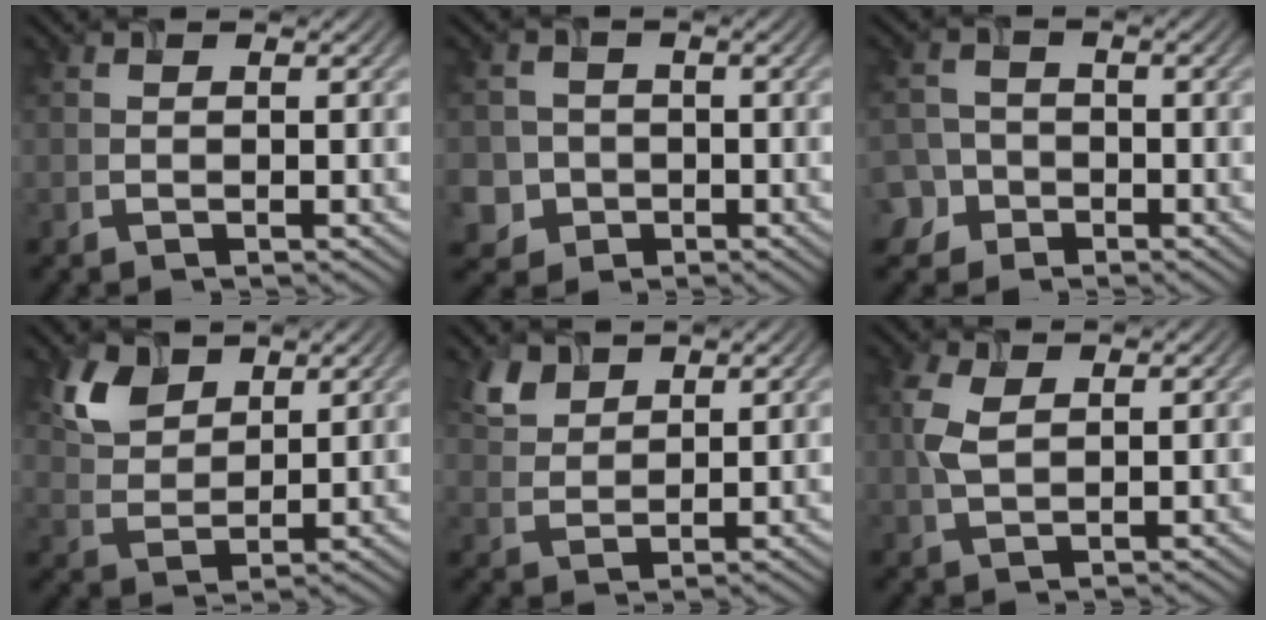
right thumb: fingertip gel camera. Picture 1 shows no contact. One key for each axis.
{"total": 5.2, "fx": -1.9, "fy": 4.8, "fz": 0.8, "tx": -0.030, "ty": -0.006, "tz": -0.057}
{"total": 5.1, "fx": -2.6, "fy": 4.2, "fz": 1.2, "tx": -0.025, "ty": -0.005, "tz": -0.068}
{"total": 6.1, "fx": 3.9, "fy": 3.5, "fz": 3.2, "tx": -0.079, "ty": -0.003, "tz": 0.083}
{"total": 4.3, "fx": 3.1, "fy": 2.2, "fz": 2.0, "tx": -0.052, "ty": 0.003, "tz": 0.071}
{"total": 3.8, "fx": 1.1, "fy": 2.0, "fz": 3.0, "tx": -0.084, "ty": 0.005, "tz": 0.023}